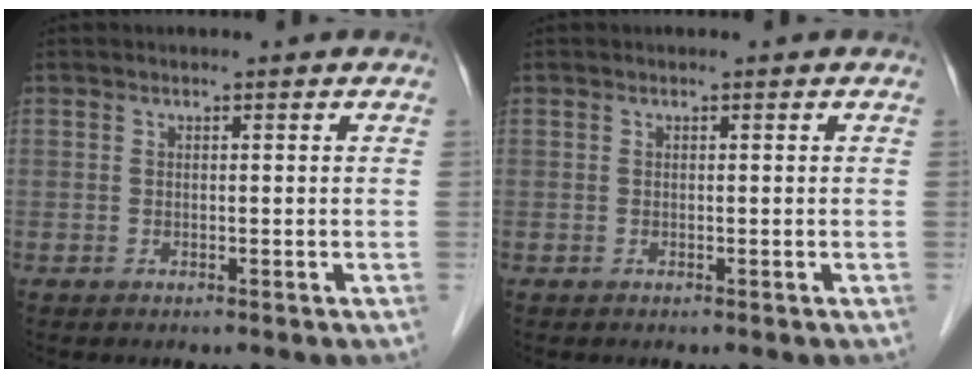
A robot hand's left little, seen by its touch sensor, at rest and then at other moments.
{"total": 0.0}